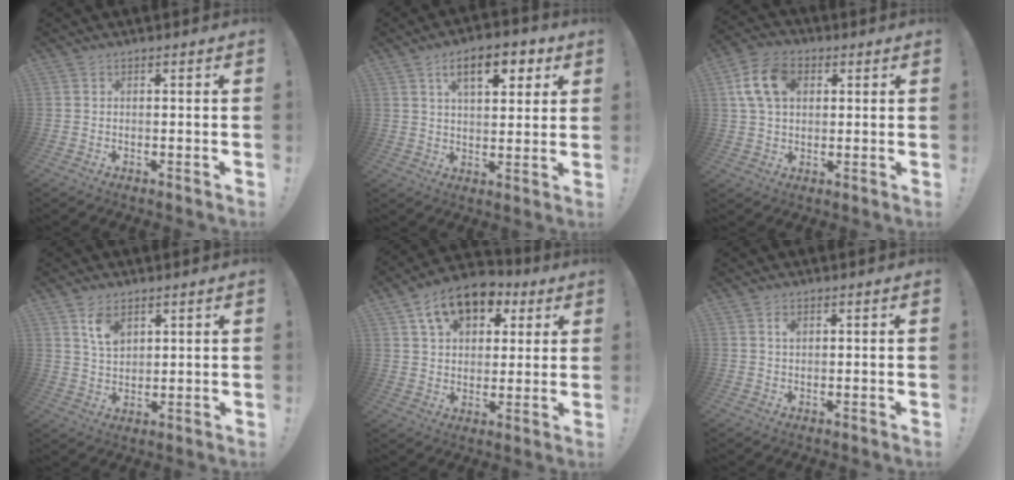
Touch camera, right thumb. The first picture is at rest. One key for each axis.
{"total": 11.9, "fx": 5.5, "fy": 5.6, "fz": 9.0, "tx": -0.120, "ty": -0.014, "tz": 0.090}
{"total": 12.4, "fx": 3.6, "fy": 8.4, "fz": 8.3, "tx": -0.149, "ty": 0.008, "tz": 0.070}
{"total": 7.2, "fx": 4.1, "fy": 4.4, "fz": 3.9, "tx": -0.061, "ty": -0.017, "tz": 0.075}
{"total": 14.0, "fx": 7.4, "fy": 9.4, "fz": 7.3, "tx": -0.111, "ty": -0.032, "tz": 0.138}
{"total": 1.7, "fx": 0.8, "fy": 1.0, "fz": 1.1, "tx": -0.012, "ty": -0.003, "tz": 0.013}